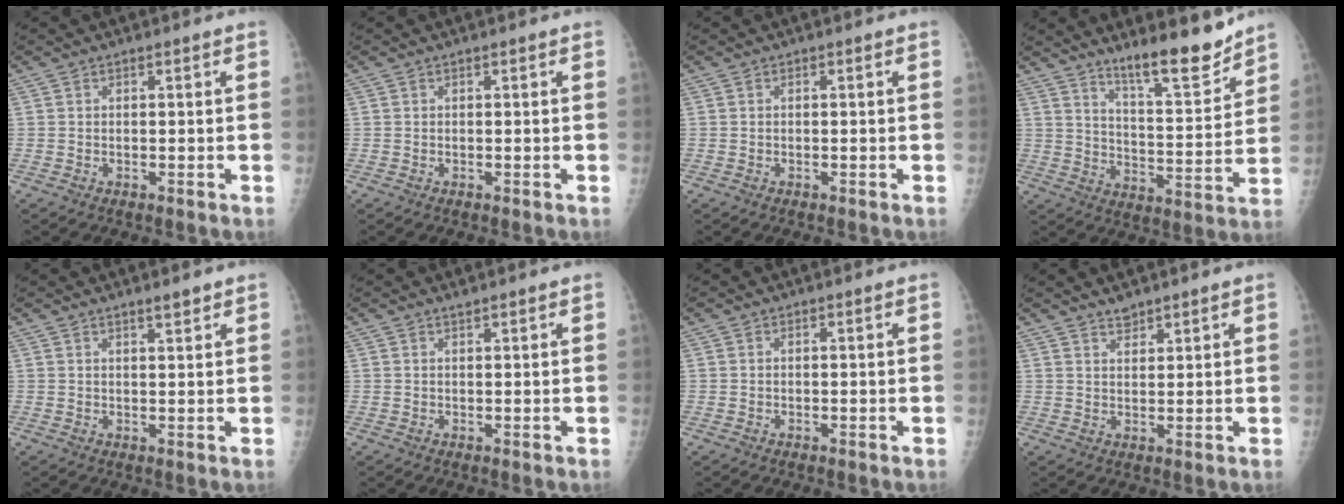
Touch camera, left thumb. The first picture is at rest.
{"total": 0.0}
{"total": 0.0}
{"total": 12.2, "force": [10.1, 1.6, 6.6], "torque": [-0.076, -0.081, 0.168]}
{"total": 1.9, "force": [1.5, 0.1, 1.2], "torque": [-0.010, -0.011, 0.026]}
{"total": 0.6, "force": [0.5, 0.1, 0.4], "torque": [-0.001, -0.003, 0.012]}
{"total": 0.0}
{"total": 2.6, "force": [2.3, 0.7, 0.9], "torque": [-0.001, -0.012, 0.041]}